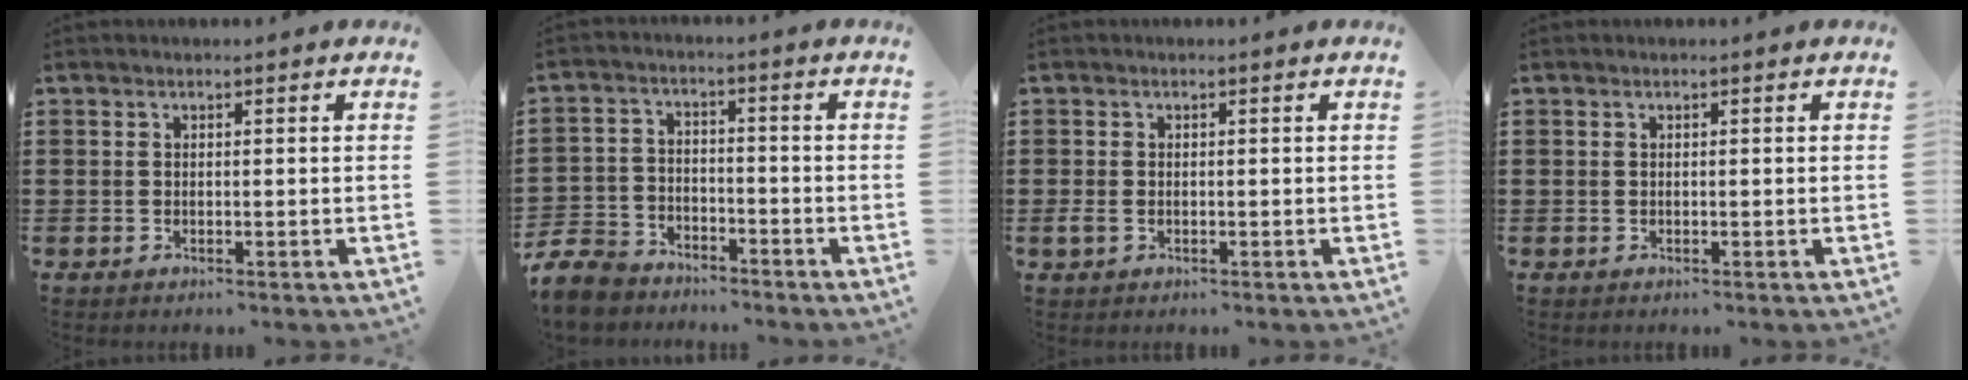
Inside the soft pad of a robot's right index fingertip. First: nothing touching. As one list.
[{"total": 7.1, "force": [-6.6, 2.1, 1.4], "torque": [-0.058, 0.008, -0.138]}, {"total": 1.2, "force": [-0.4, 0.7, 0.8], "torque": [-0.027, -0.004, -0.009]}, {"total": 0.0}]